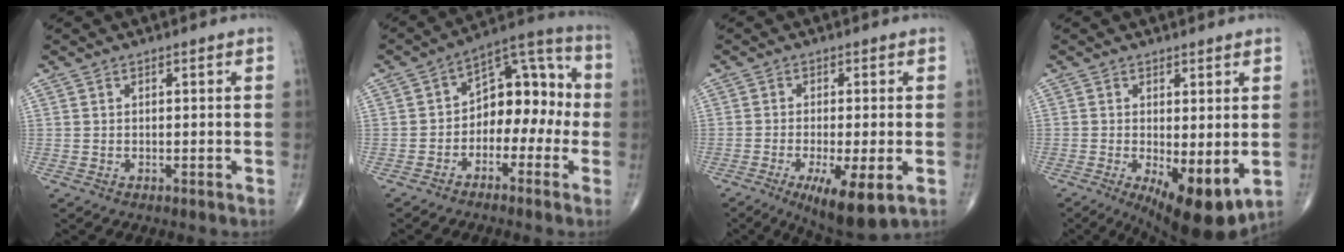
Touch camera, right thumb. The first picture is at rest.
{"total": 12.2, "force": [-2.1, 7.9, 9.0], "torque": [-0.088, 0.054, -0.046]}
{"total": 10.0, "force": [-3.9, 2.4, 8.9], "torque": [-0.143, -0.016, -0.059]}
{"total": 10.7, "force": [-2.3, 3.8, 9.7], "torque": [-0.136, -0.025, -0.023]}